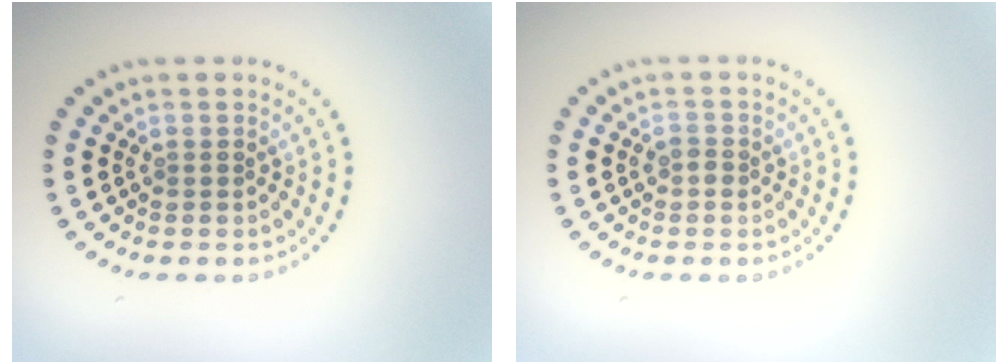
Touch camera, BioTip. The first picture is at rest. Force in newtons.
{"total": 0.9, "press": 0.8, "slide": 0.3}